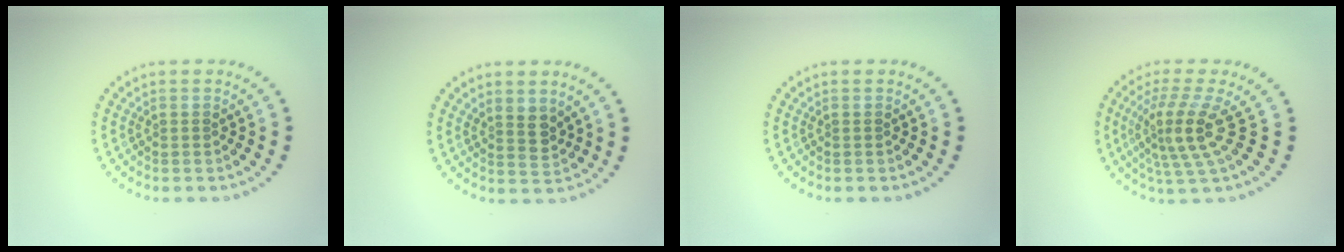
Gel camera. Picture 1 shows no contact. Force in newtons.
{"total": 2.1, "press": 1.8, "slide": 1.1}
{"total": 0.0}
{"total": 4.2, "press": 3.1, "slide": 2.9}